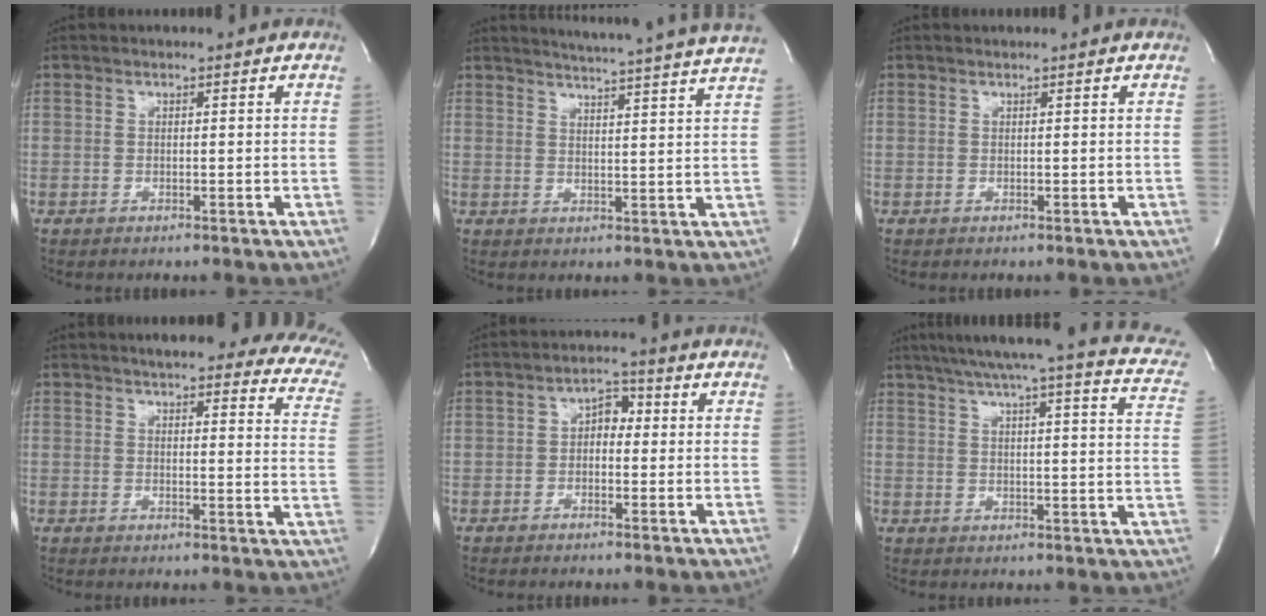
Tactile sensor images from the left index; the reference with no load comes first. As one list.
[{"total": 16.7, "force": [15.6, -1.9, 5.7], "torque": [-0.098, -0.056, 0.187]}, {"total": 0.5, "force": [0.5, 0.0, 0.1], "torque": [0.000, 0.002, 0.005]}, {"total": 19.0, "force": [15.4, 4.4, 10.2], "torque": [-0.112, -0.018, 0.156]}, {"total": 3.5, "force": [-0.2, 2.3, 2.7], "torque": [-0.042, 0.018, -0.009]}, {"total": 23.7, "force": [19.8, 2.1, 12.8], "torque": [-0.180, -0.020, 0.228]}]